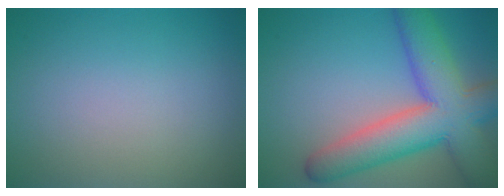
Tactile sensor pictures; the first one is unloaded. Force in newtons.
{"total": 10.2, "press": 10.2, "slide": 0.6}